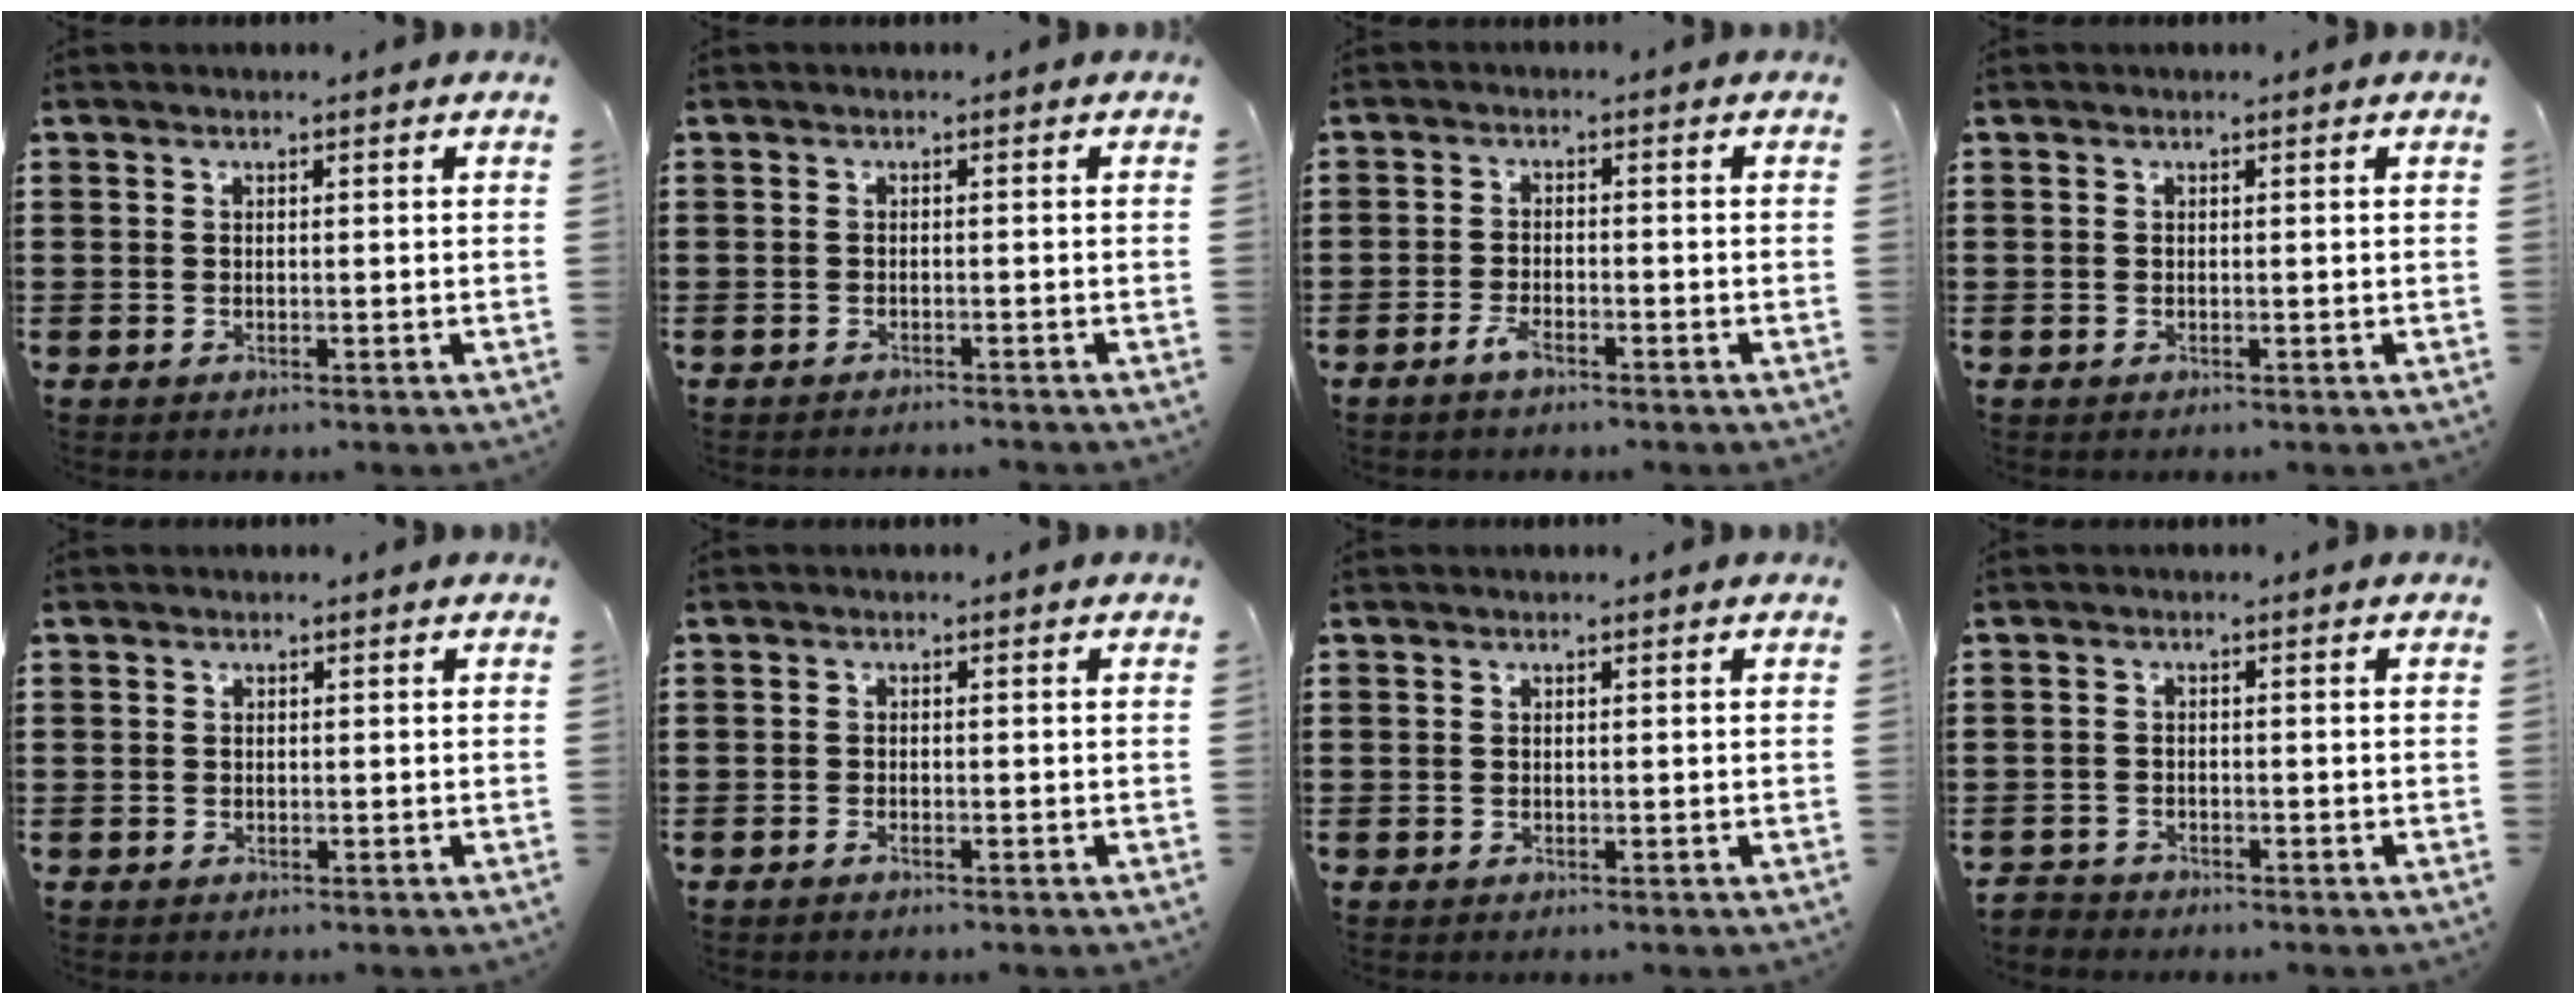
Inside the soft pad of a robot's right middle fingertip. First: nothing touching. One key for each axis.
{"total": 0.8, "fx": -0.8, "fy": 0.0, "fz": 0.0, "tx": -0.002, "ty": 0.001, "tz": -0.018}
{"total": 2.8, "fx": -2.0, "fy": 0.7, "fz": 1.8, "tx": -0.046, "ty": -0.002, "tz": -0.042}
{"total": 0.0}
{"total": 0.8, "fx": -0.2, "fy": 0.8, "fz": 0.0, "tx": -0.002, "ty": 0.004, "tz": -0.006}
{"total": 0.9, "fx": -0.7, "fy": 0.2, "fz": 0.5, "tx": -0.014, "ty": -0.005, "tz": -0.013}
{"total": 0.5, "fx": -0.2, "fy": 0.5, "fz": 0.0, "tx": 0.000, "ty": 0.005, "tz": -0.005}
{"total": 2.1, "fx": -2.0, "fy": 0.5, "fz": -0.2, "tx": -0.003, "ty": 0.002, "tz": -0.046}